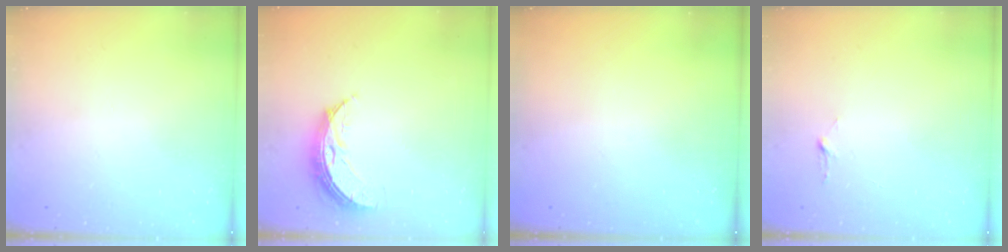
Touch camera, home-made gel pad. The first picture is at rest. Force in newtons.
{"total": 9.3, "press": 9.3, "slide": 0.0}
{"total": 0.0}
{"total": 2.9, "press": 2.9, "slide": 0.3}